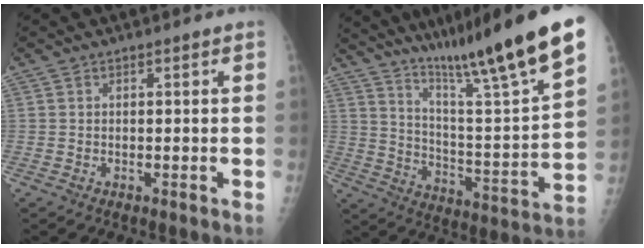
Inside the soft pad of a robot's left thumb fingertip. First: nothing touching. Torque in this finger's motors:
{"motor_torque": [1.36, 1.02, 1.48, -1.29, 0.11]}